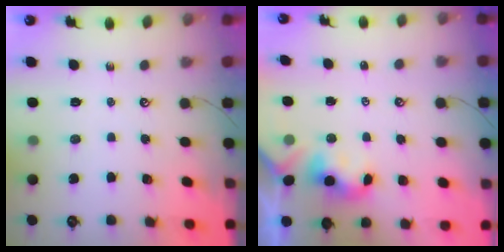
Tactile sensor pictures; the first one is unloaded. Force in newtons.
{"total": 2.3, "press": 2.3, "slide": 0.2}